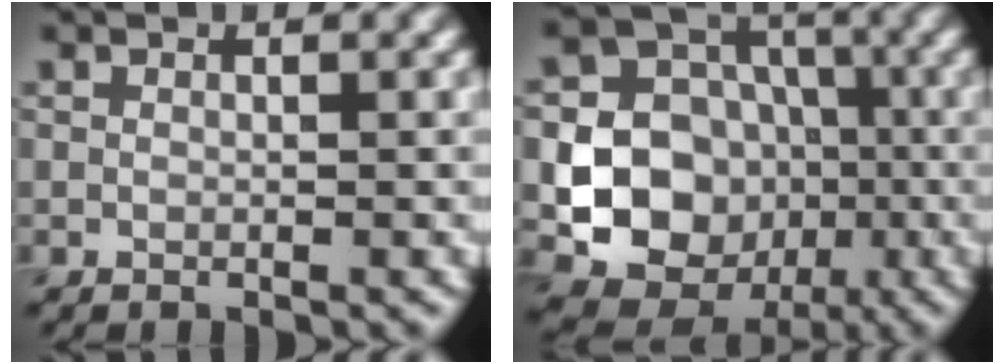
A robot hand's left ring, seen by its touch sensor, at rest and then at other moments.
{"total": 11.0, "force": [-2.0, 9.7, 4.8], "torque": [-0.076, -0.017, -0.058]}